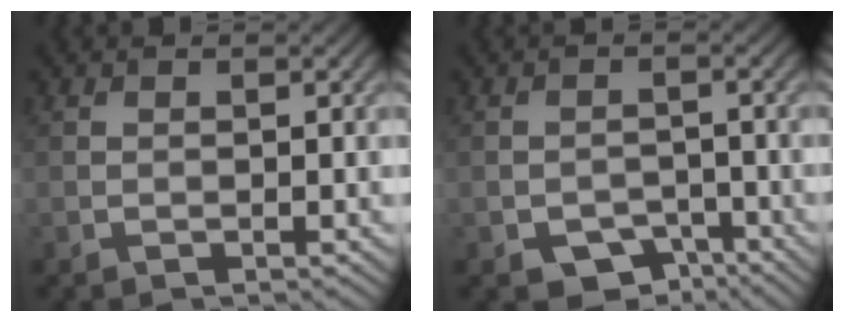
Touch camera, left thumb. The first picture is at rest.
{"total": 4.5, "force": [-2.9, 2.7, 2.0], "torque": [-0.033, -0.007, -0.050]}